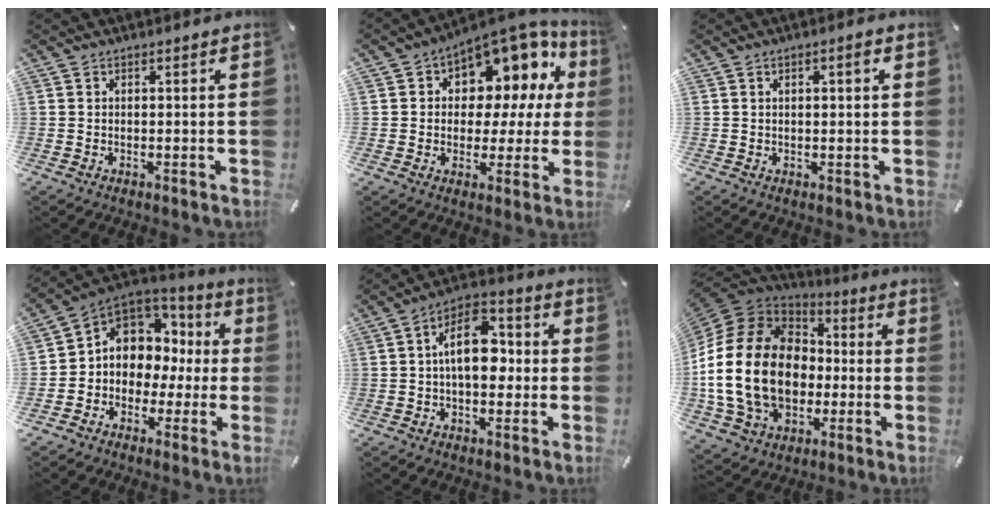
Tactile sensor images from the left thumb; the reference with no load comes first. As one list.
[{"total": 11.1, "force": [6.0, 7.2, 5.9], "torque": [-0.082, -0.069, 0.106]}, {"total": 1.8, "force": [0.5, 0.6, 1.7], "torque": [-0.032, 0.005, 0.007]}, {"total": 7.9, "force": [1.7, 7.5, 2.0], "torque": [-0.055, -0.023, 0.039]}, {"total": 12.2, "force": [0.0, 7.2, 9.9], "torque": [-0.154, 0.004, -0.001]}, {"total": 23.7, "force": [-3.3, 17.5, 15.6], "torque": [-0.355, 0.022, -0.054]}]